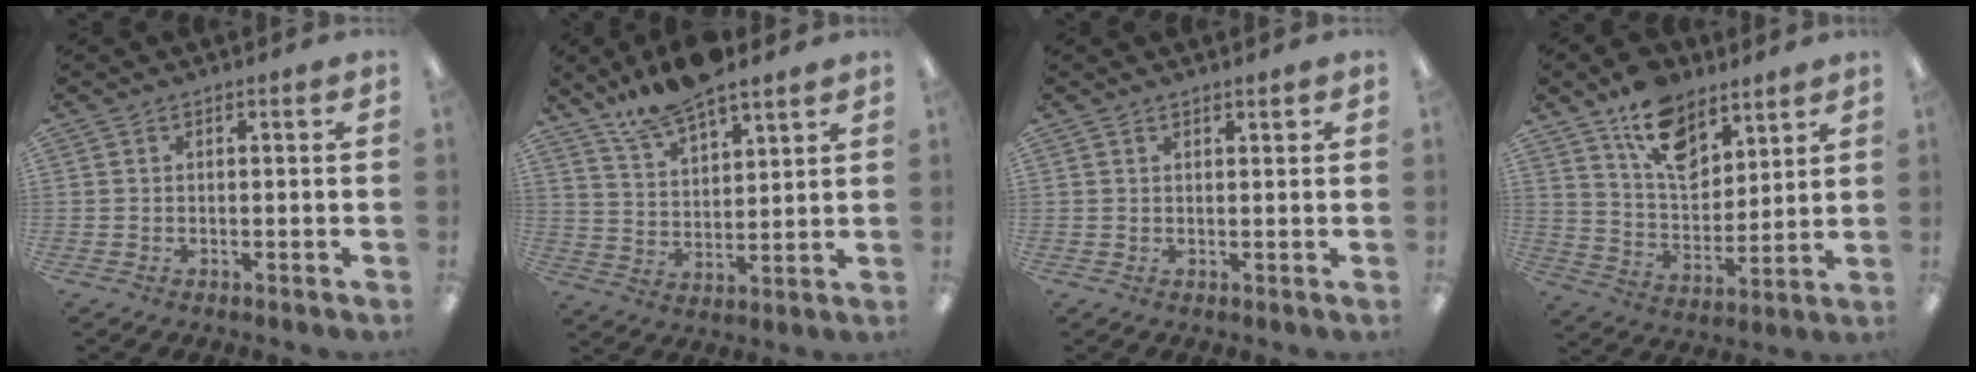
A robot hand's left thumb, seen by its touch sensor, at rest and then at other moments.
{"total": 11.5, "force": [9.8, 3.5, 5.0], "torque": [-0.098, -0.049, 0.181]}
{"total": 1.1, "force": [1.0, 0.2, 0.3], "torque": [-0.007, -0.001, 0.018]}
{"total": 14.1, "force": [9.2, 8.2, 6.9], "torque": [-0.113, -0.044, 0.170]}